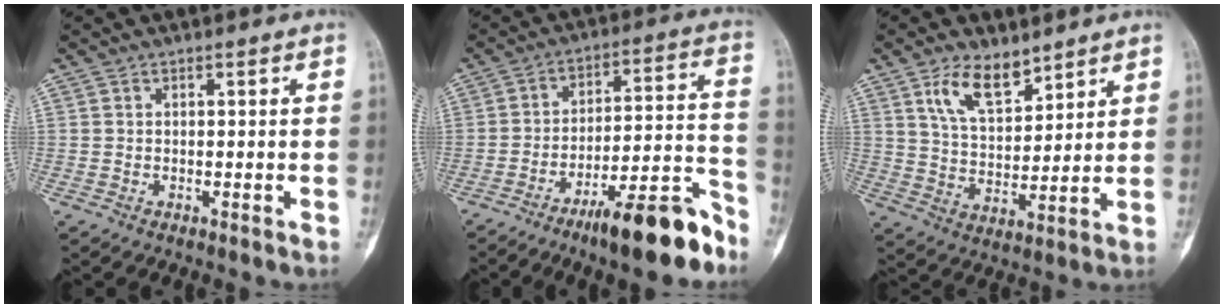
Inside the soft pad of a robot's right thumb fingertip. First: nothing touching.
{"total": 16.5, "force": [-11.1, 3.8, 11.6], "torque": [-0.150, 0.095, -0.178]}
{"total": 9.8, "force": [6.3, 4.7, 5.9], "torque": [-0.086, -0.040, 0.122]}